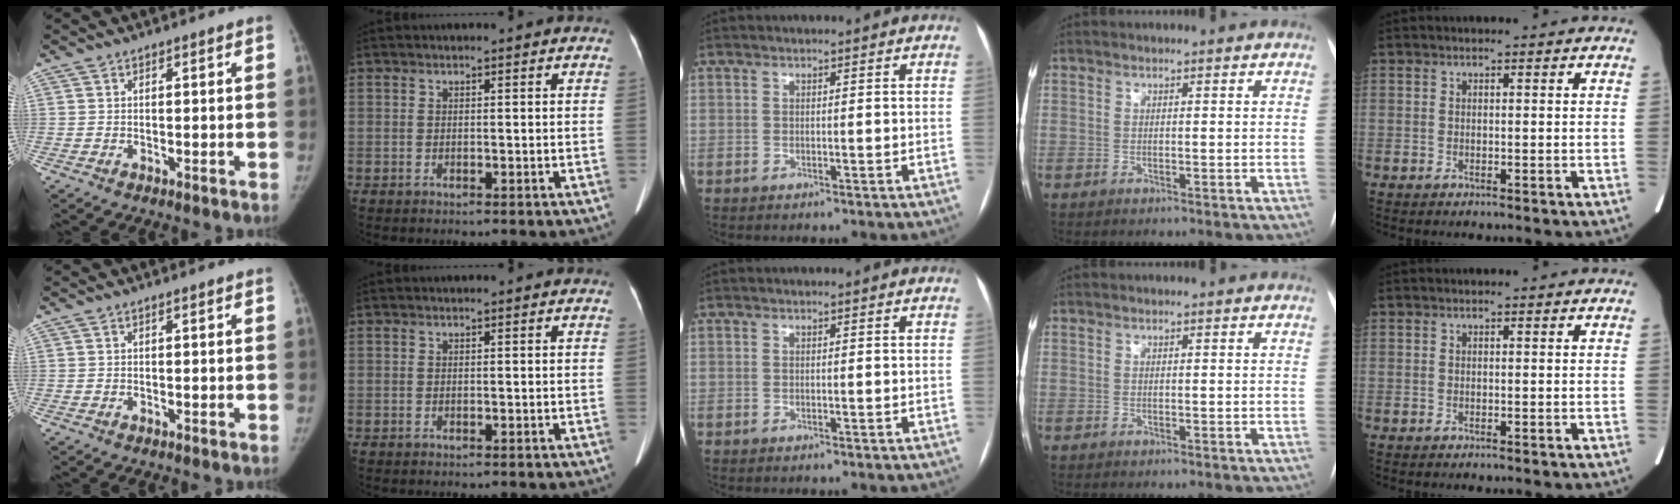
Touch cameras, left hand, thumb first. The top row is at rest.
{}